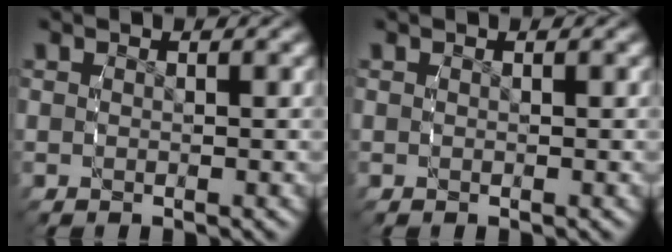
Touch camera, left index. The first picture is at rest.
{"total": 0.0}